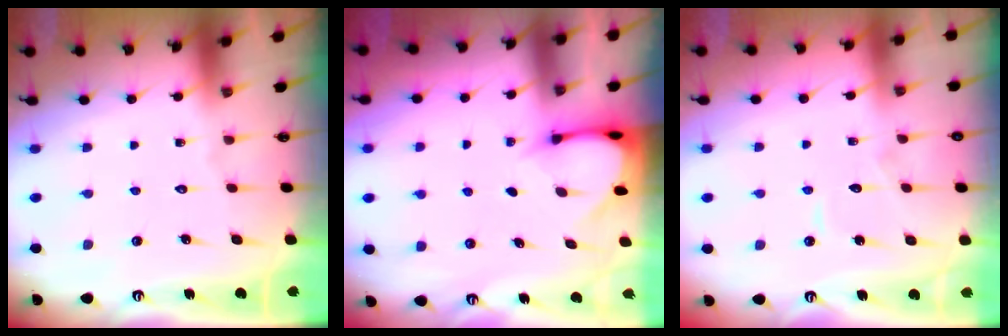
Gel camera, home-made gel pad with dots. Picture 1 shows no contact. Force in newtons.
{"total": 3.1, "press": 3.1, "slide": 0.2}
{"total": 5.1, "press": 5.1, "slide": 0.5}